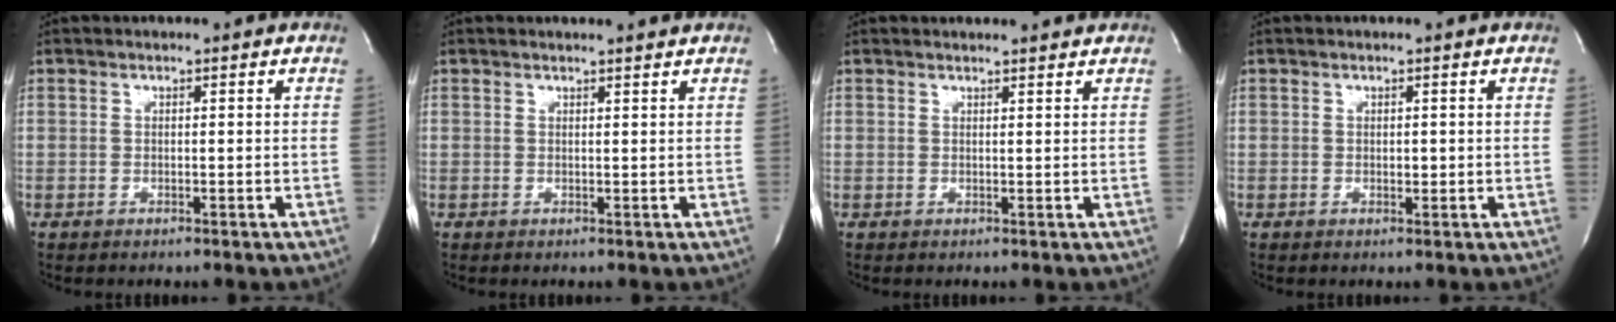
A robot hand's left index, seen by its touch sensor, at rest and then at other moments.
{"total": 1.4, "force": [1.4, -0.3, 0.1], "torque": [-0.009, -0.007, 0.015]}
{"total": 3.3, "force": [3.2, 0.2, 0.5], "torque": [-0.013, 0.002, 0.032]}
{"total": 0.6, "force": [-0.3, 0.4, 0.4], "torque": [-0.003, -0.003, -0.005]}